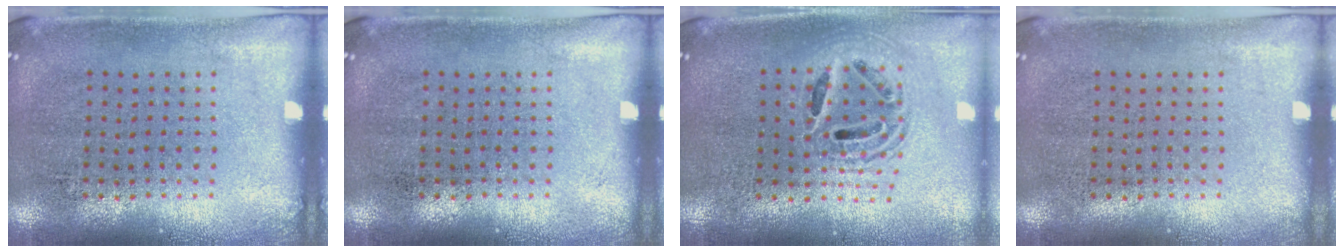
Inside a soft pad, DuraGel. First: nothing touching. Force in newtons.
{"total": 0.0}
{"total": 1.8, "press": 1.5, "slide": 1.0}
{"total": 0.0}